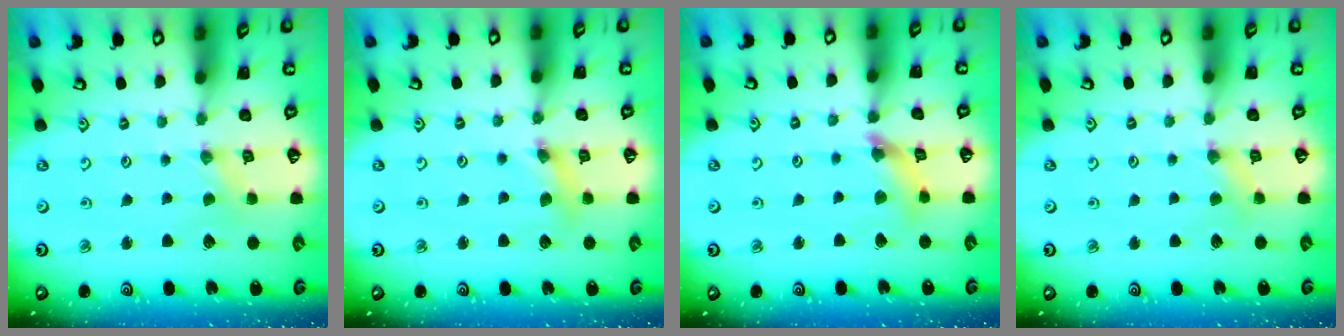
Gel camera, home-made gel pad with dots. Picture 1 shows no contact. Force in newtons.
{"total": 4.1, "press": 4.1, "slide": 0.4}
{"total": 7.1, "press": 7.1, "slide": 0.7}
{"total": 2.8, "press": 2.8, "slide": 0.4}